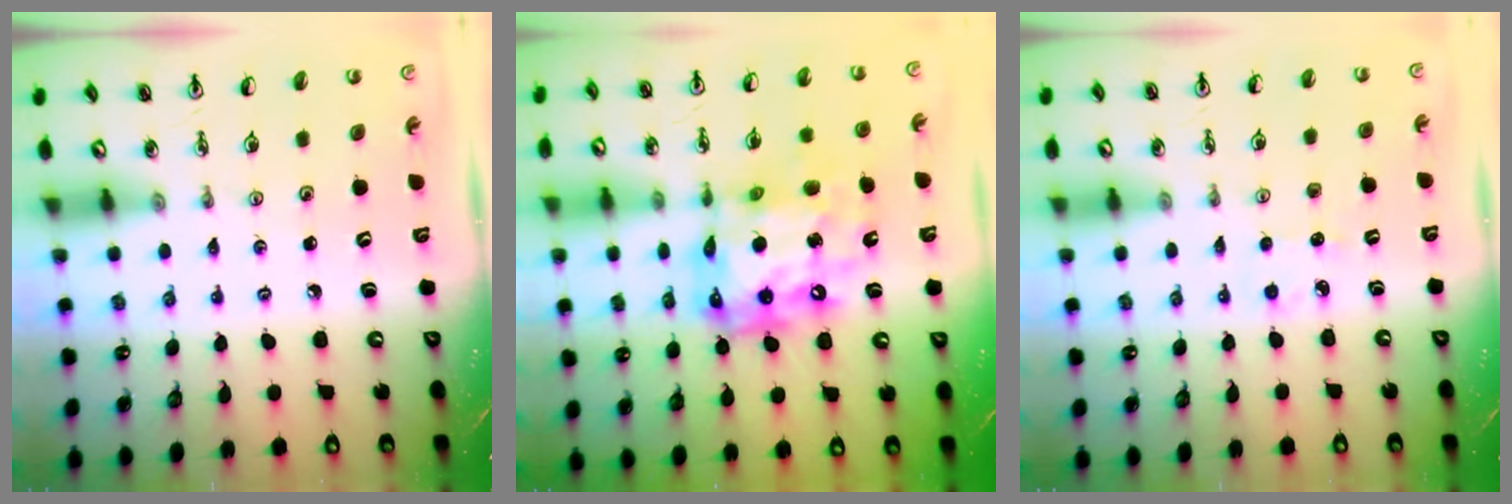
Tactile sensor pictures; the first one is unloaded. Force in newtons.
{"total": 17.7, "press": 17.5, "slide": 2.3}
{"total": 3.8, "press": 3.8, "slide": 0.5}